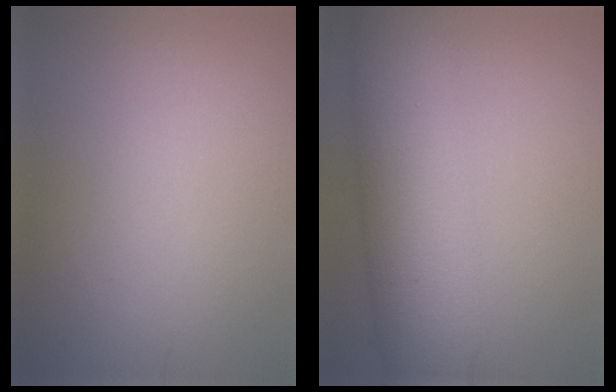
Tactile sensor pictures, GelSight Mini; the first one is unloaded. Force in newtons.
{"total": 10.3, "press": 10.3, "slide": 0.2}